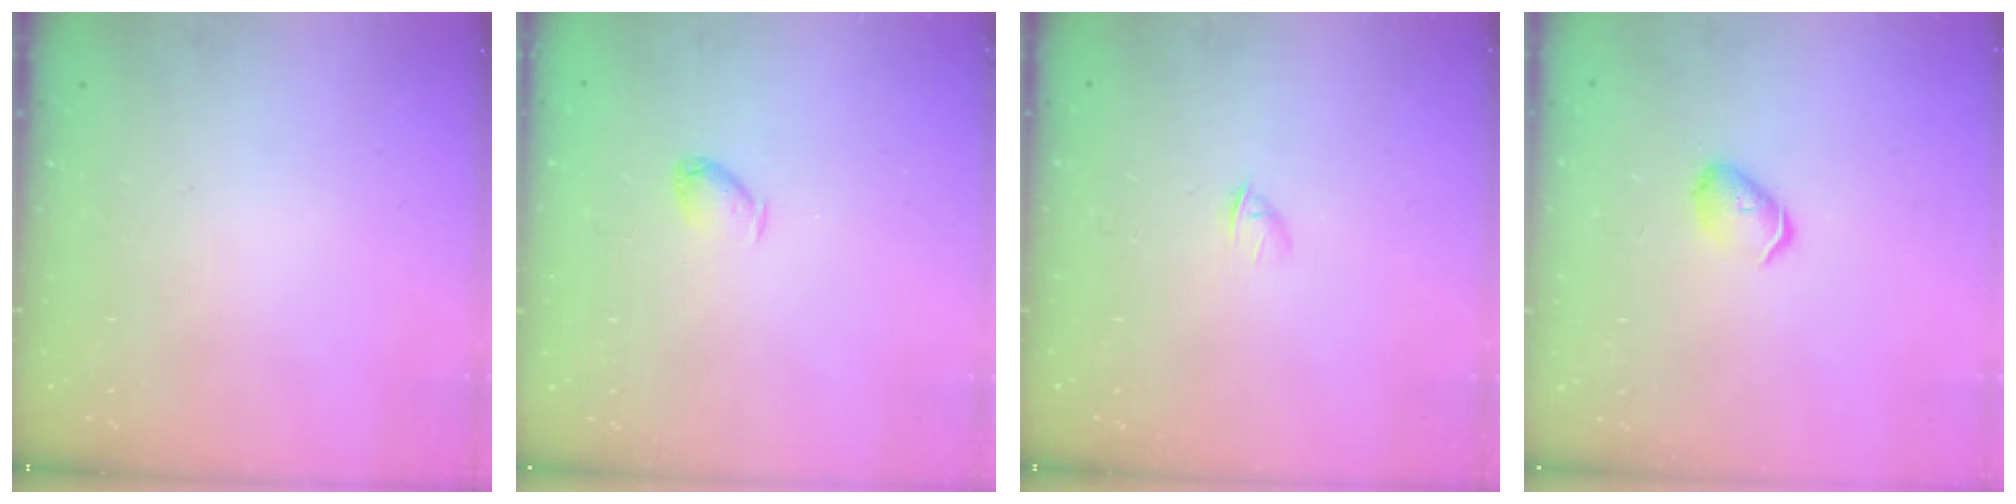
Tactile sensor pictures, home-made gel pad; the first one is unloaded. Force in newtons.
{"total": 4.1, "press": 4.0, "slide": 0.7}
{"total": 2.8, "press": 2.7, "slide": 0.7}
{"total": 4.5, "press": 4.4, "slide": 0.6}